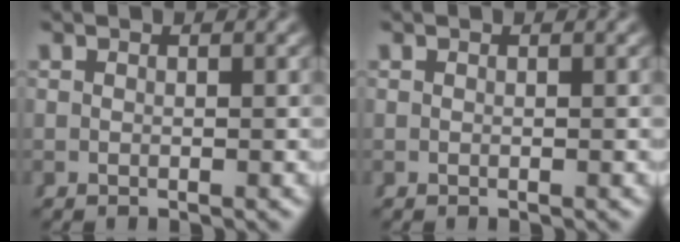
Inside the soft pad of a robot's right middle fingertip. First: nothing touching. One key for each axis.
{"total": 0.0}